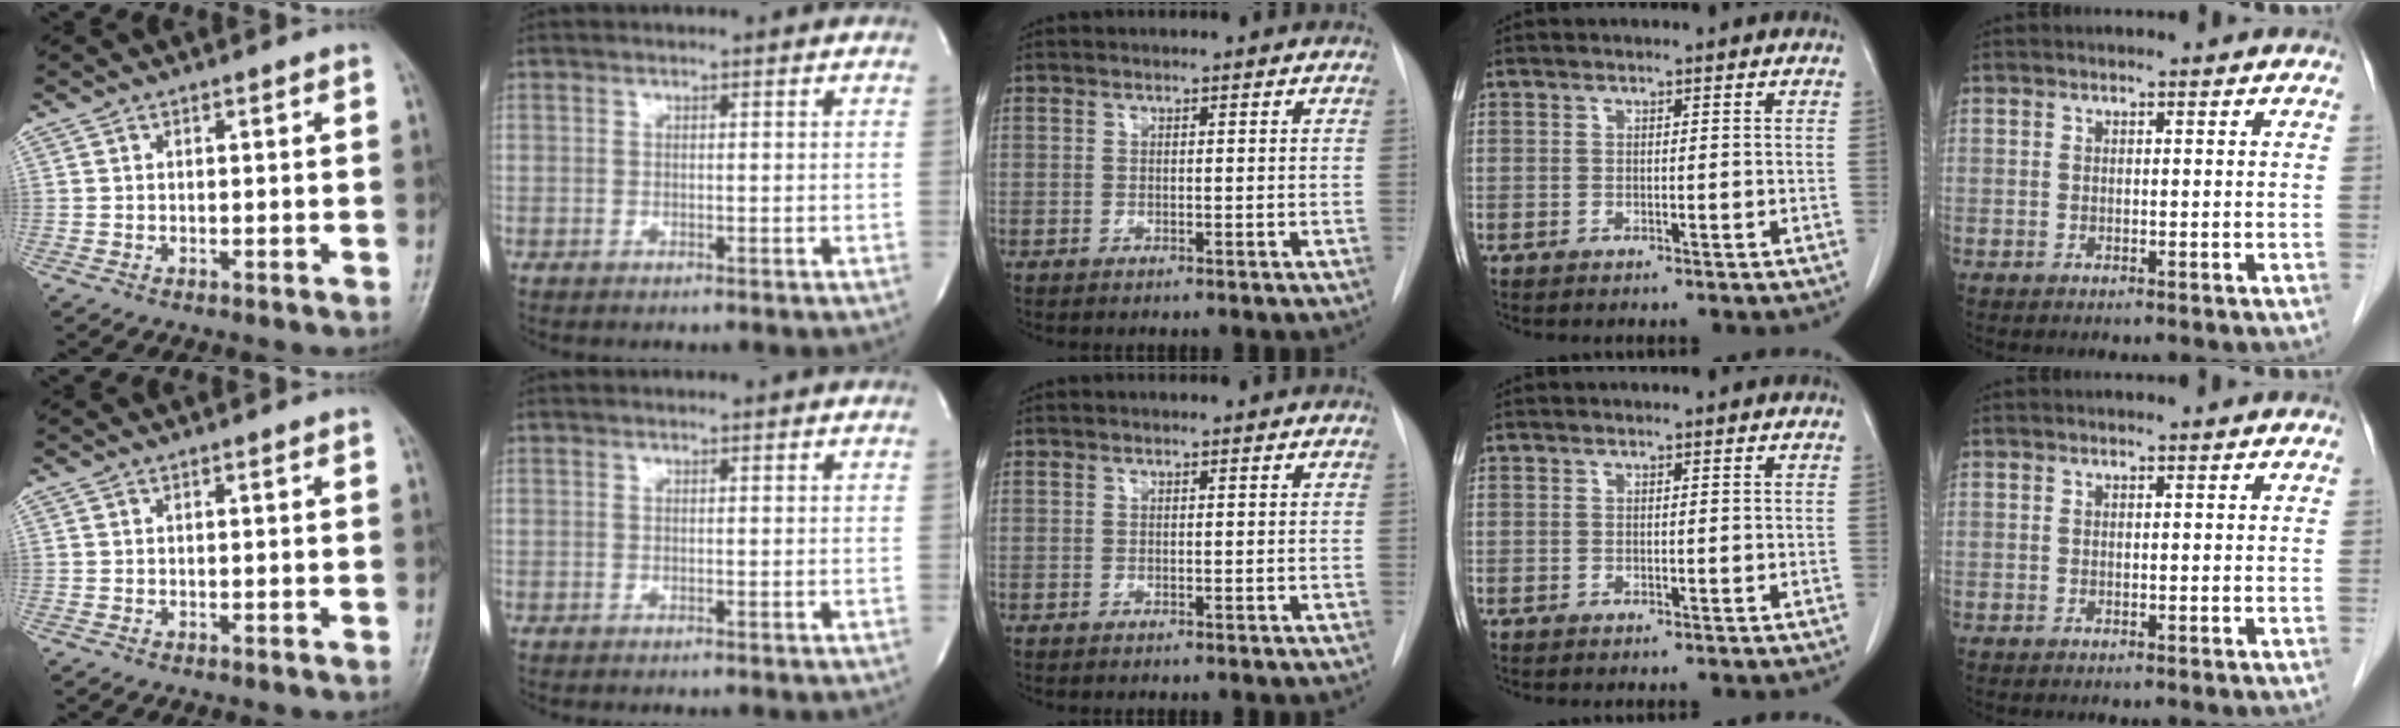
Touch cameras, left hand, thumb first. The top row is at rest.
{}